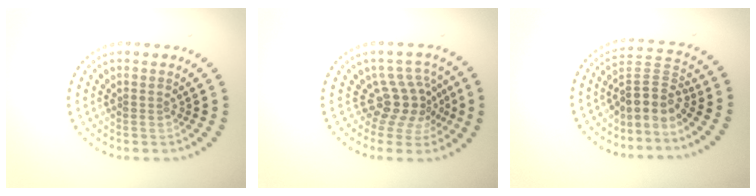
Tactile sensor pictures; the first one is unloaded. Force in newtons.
{"total": 3.8, "press": 2.8, "slide": 2.6}
{"total": 3.5, "press": 2.5, "slide": 2.4}